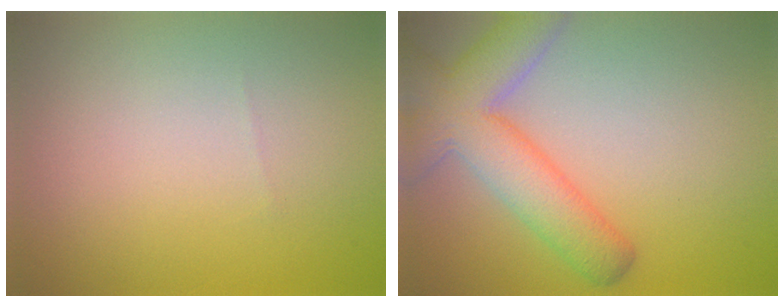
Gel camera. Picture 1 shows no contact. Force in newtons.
{"total": 7.3, "press": 7.3, "slide": 0.4}